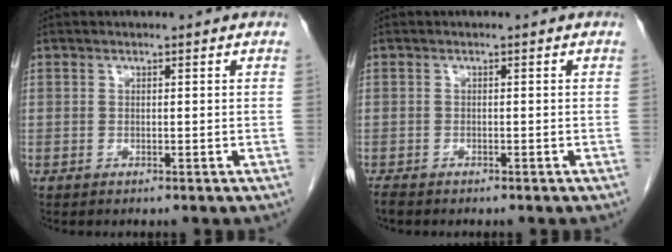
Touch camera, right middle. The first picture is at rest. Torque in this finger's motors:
{"motor_torque": [0.03, -0.02, 0.03, 0.00]}